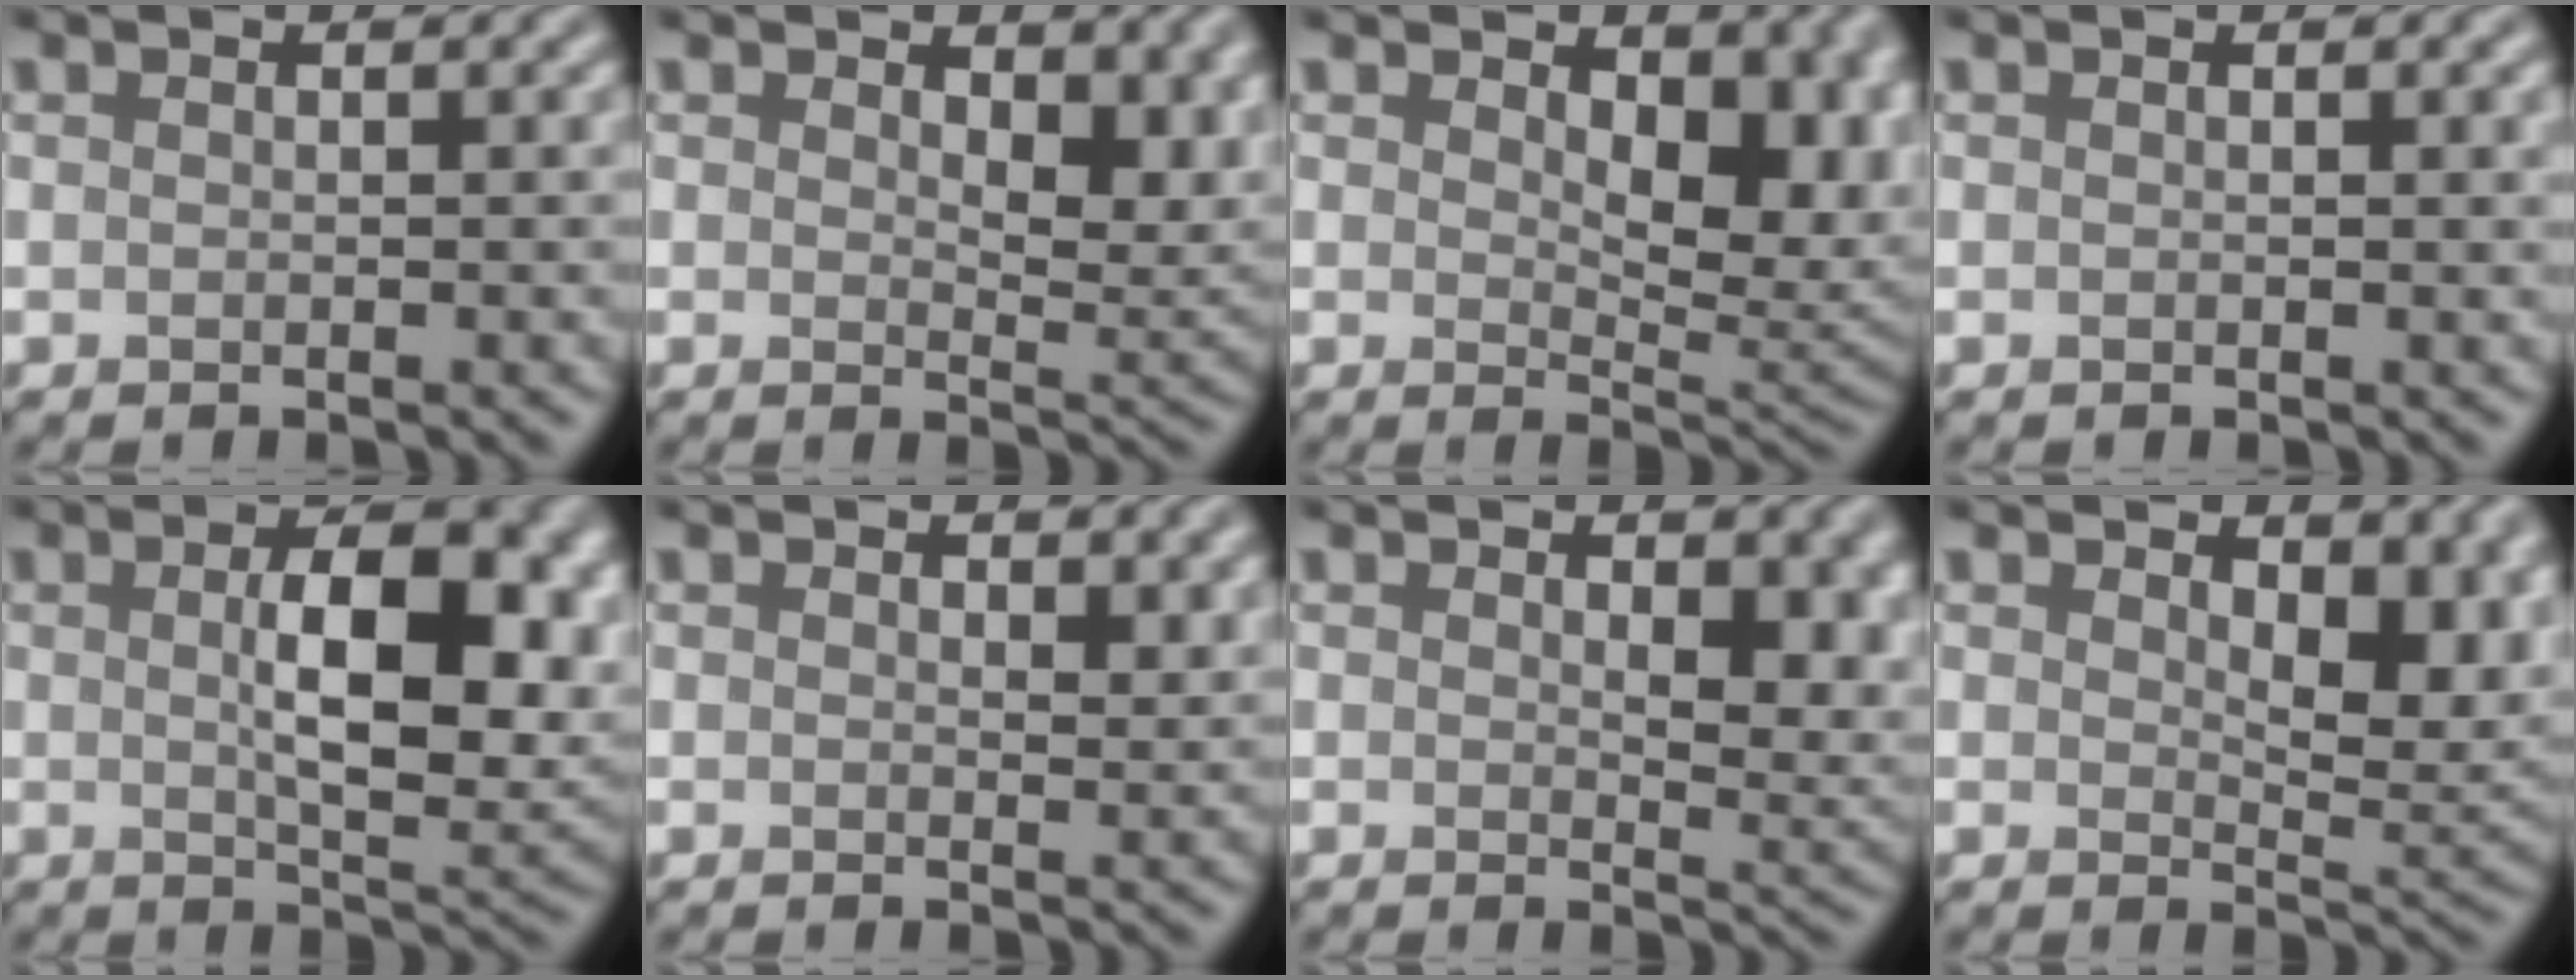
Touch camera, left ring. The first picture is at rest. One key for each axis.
{"total": 5.2, "fx": 2.2, "fy": 2.9, "fz": 3.8, "tx": -0.051, "ty": -0.012, "tz": 0.031}
{"total": 7.6, "fx": 1.8, "fy": 4.5, "fz": 5.9, "tx": -0.087, "ty": -0.016, "tz": 0.033}
{"total": 0.5, "fx": 0.2, "fy": 0.1, "fz": 0.5, "tx": -0.004, "ty": 0.001, "tz": 0.002}
{"total": 9.7, "fx": 1.0, "fy": 4.1, "fz": 8.7, "tx": -0.124, "ty": 0.001, "tz": 0.021}
{"total": 1.7, "fx": 1.0, "fy": 0.9, "fz": 1.1, "tx": -0.013, "ty": -0.006, "tz": 0.018}
{"total": 5.2, "fx": 1.5, "fy": 2.9, "fz": 4.0, "tx": -0.046, "ty": -0.013, "tz": 0.029}
{"total": 6.0, "fx": 2.1, "fy": 3.2, "fz": 4.6, "tx": -0.063, "ty": -0.011, "tz": 0.033}